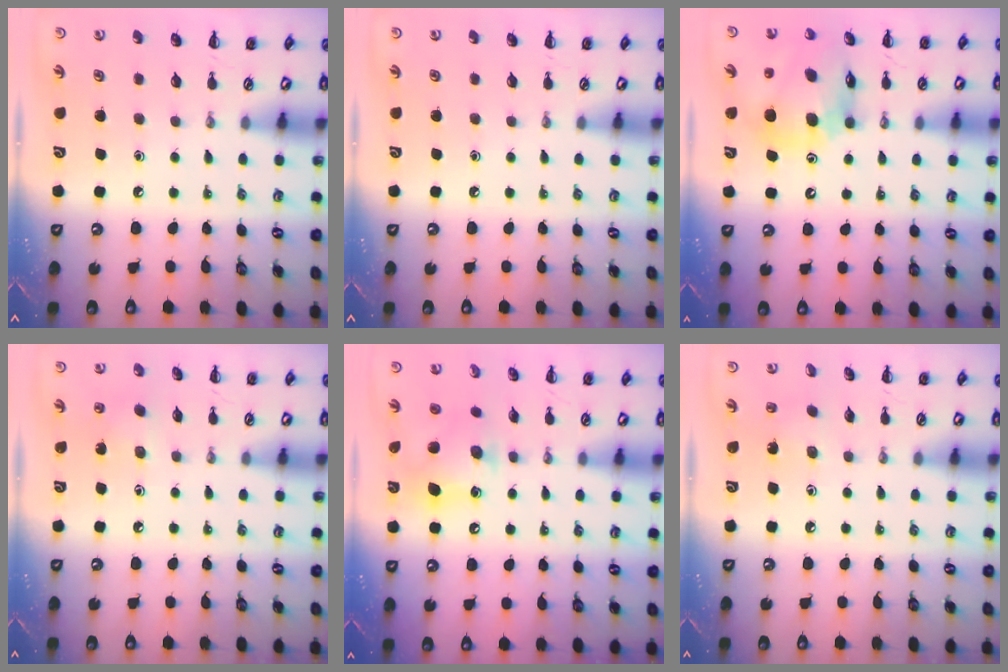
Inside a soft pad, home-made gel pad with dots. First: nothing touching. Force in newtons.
{"total": 0.0}
{"total": 12.8, "press": 12.2, "slide": 3.7}
{"total": 2.8, "press": 2.6, "slide": 0.9}
{"total": 9.9, "press": 9.8, "slide": 1.6}
{"total": 1.8, "press": 1.7, "slide": 0.7}